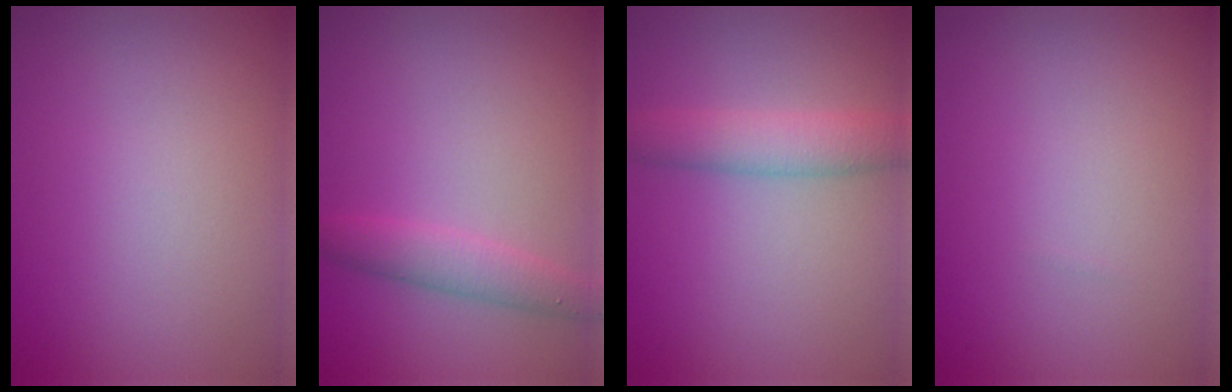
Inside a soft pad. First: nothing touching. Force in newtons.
{"total": 2.4, "press": 2.4, "slide": 0.1}
{"total": 3.2, "press": 3.2, "slide": 0.1}
{"total": 0.0}